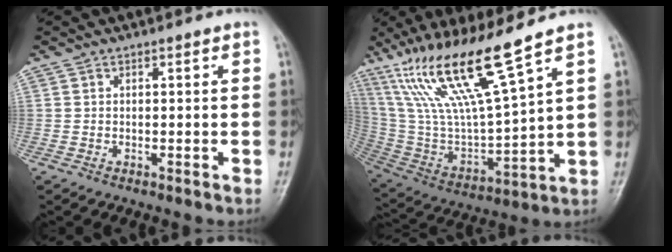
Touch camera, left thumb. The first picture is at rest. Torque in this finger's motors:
{"motor_torque": [1.47, 0.03, 1.66, -1.11, 0.36]}